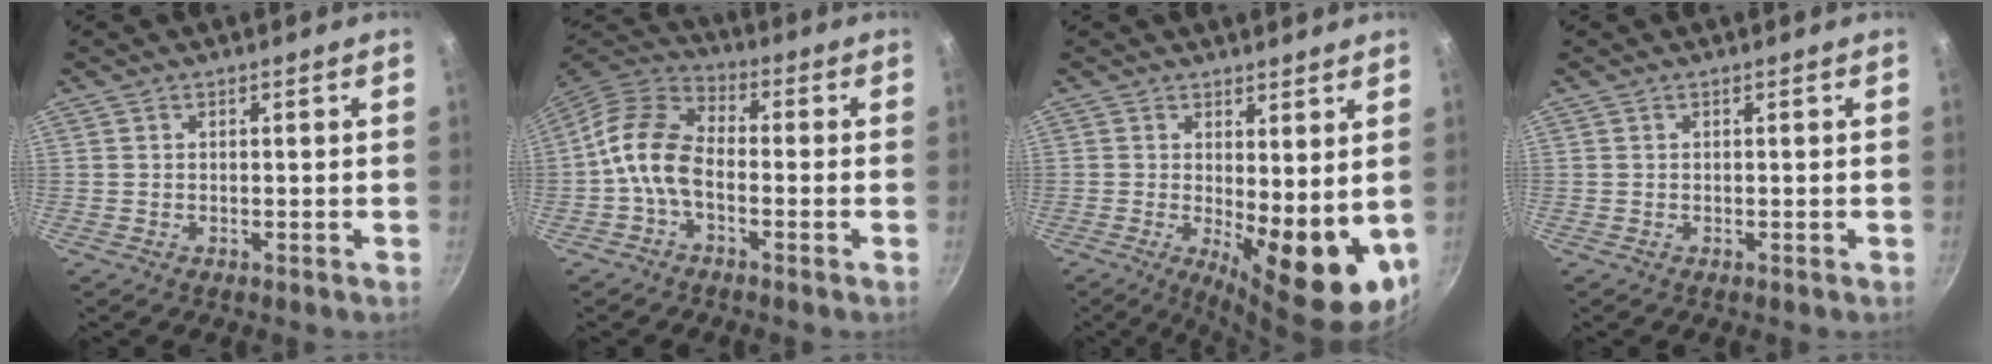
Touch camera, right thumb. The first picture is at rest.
{"total": 9.8, "force": [-2.5, 6.0, 7.3], "torque": [-0.136, 0.040, -0.067]}
{"total": 12.6, "force": [0.1, 4.8, 11.7], "torque": [-0.135, -0.022, 0.015]}
{"total": 0.0}